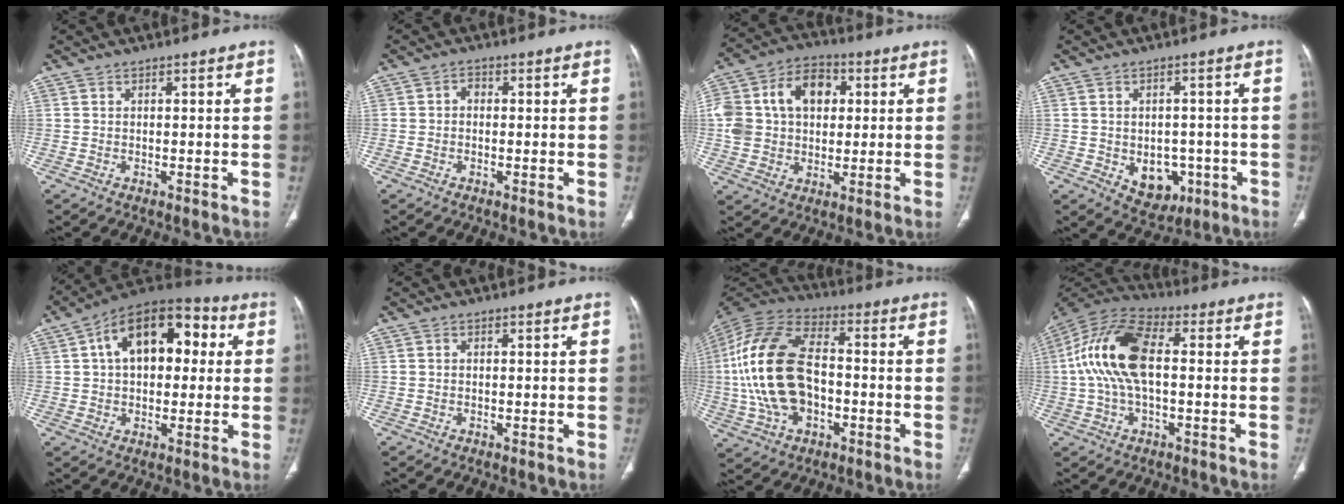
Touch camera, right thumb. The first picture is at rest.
{"total": 1.6, "force": [-0.2, 1.2, 1.0], "torque": [-0.008, 0.006, -0.010]}
{"total": 17.2, "force": [3.1, 12.6, 11.3], "torque": [-0.204, 0.024, 0.053]}
{"total": 7.6, "force": [-2.1, 5.7, 4.5], "torque": [-0.029, 0.011, -0.011]}
{"total": 18.0, "force": [4.0, 10.7, 13.8], "torque": [-0.175, 0.031, 0.051]}
{"total": 0.0}
{"total": 21.0, "force": [-1.7, 12.8, 16.6], "torque": [-0.339, 0.023, -0.029]}
{"total": 16.0, "force": [1.0, 8.1, 13.8], "torque": [-0.283, 0.036, 0.012]}